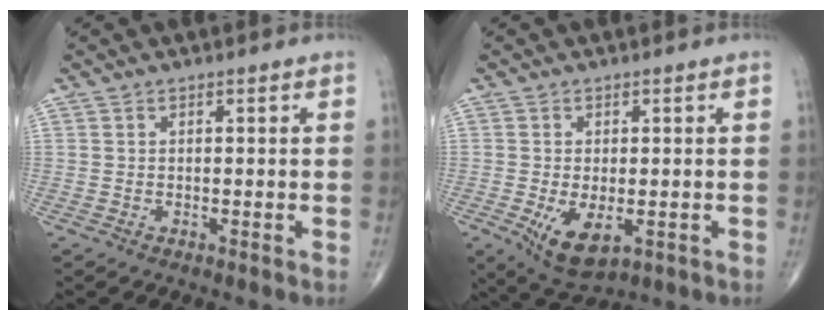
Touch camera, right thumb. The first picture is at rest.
{"total": 7.4, "force": [-1.9, 3.8, 6.1], "torque": [-0.106, -0.015, -0.021]}